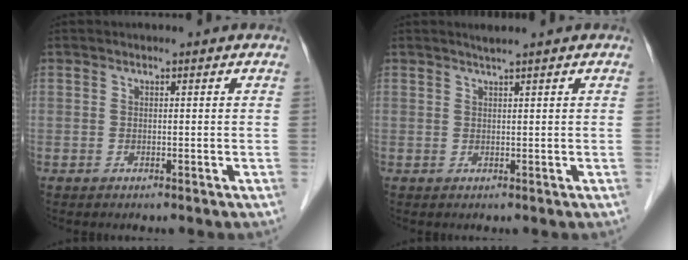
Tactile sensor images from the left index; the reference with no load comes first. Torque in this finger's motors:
{"motor_torque": [-0.62, -0.59, -0.40, 0.00]}